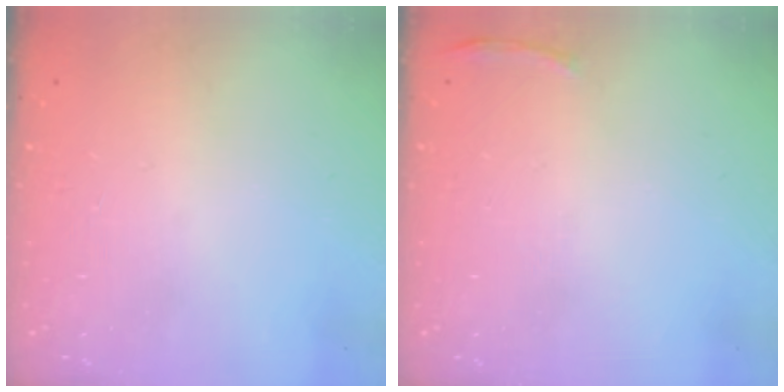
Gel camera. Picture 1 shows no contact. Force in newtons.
{"total": 4.0, "press": 3.7, "slide": 1.6}